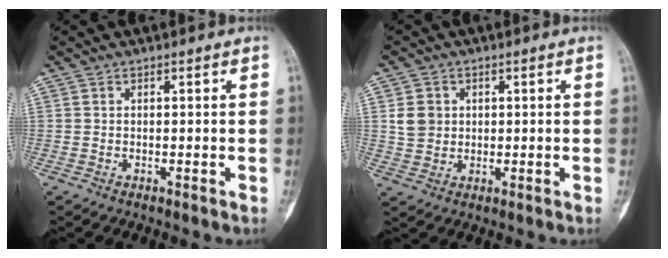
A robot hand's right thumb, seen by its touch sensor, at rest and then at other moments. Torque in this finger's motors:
{"motor_torque": [0.20, 0.05, 0.00, -0.13, 0.01]}